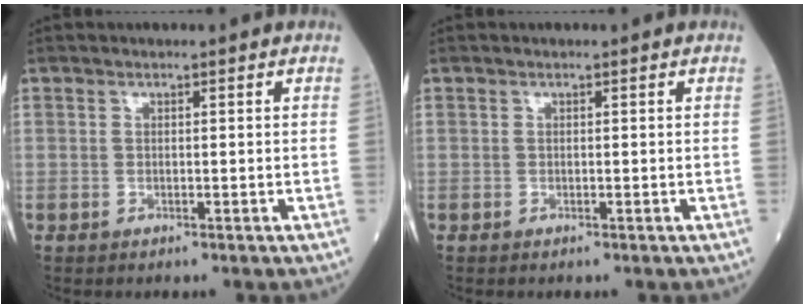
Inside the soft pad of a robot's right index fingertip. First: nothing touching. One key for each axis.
{"total": 0.0}